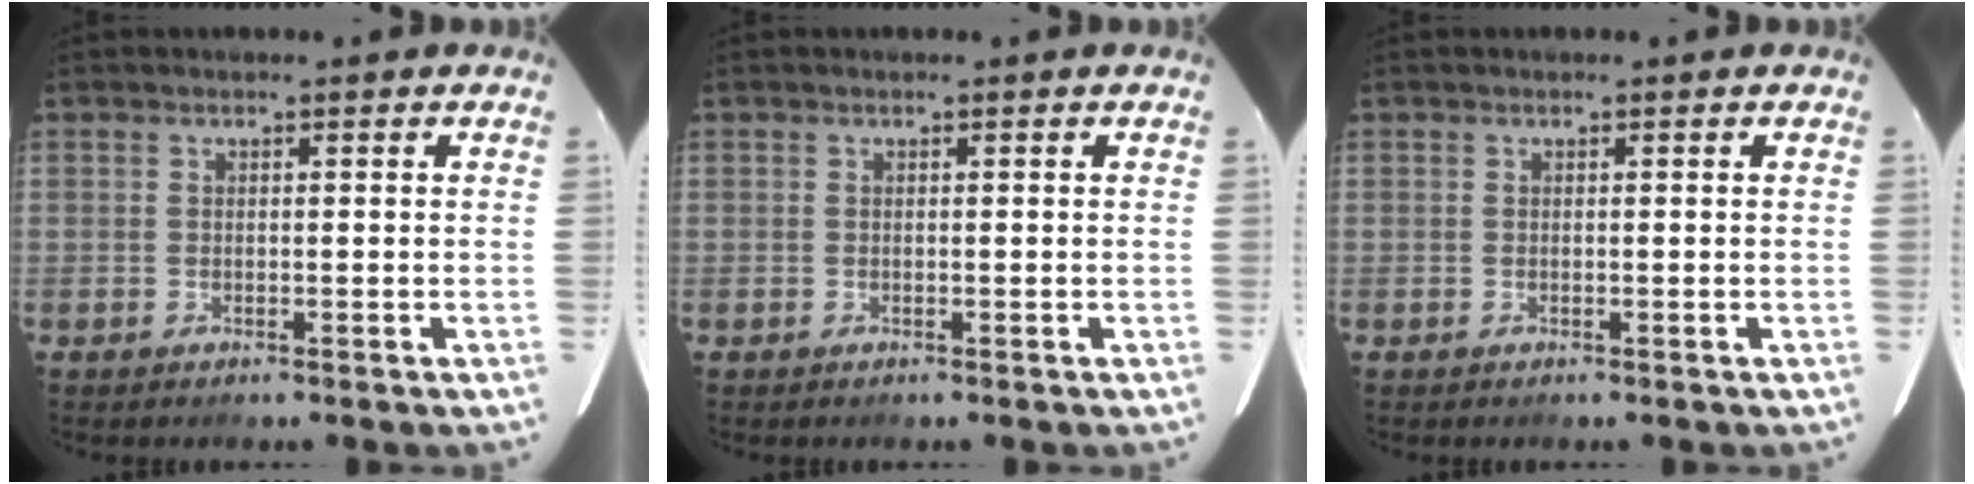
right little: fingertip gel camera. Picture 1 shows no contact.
{"total": 0.0}
{"total": 0.0}